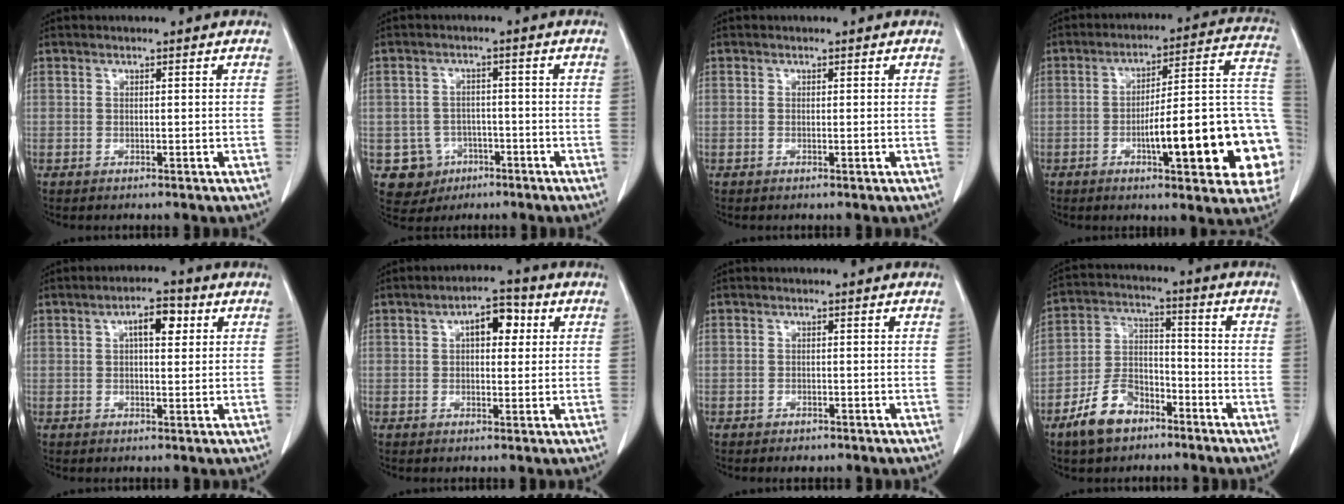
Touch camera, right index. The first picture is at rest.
{"total": 5.7, "force": [-2.3, 5.2, 0.6], "torque": [-0.009, 0.011, -0.029]}
{"total": 0.0}
{"total": 21.9, "force": [-5.9, 3.8, 20.8], "torque": [-0.186, 0.033, -0.068]}
{"total": 4.7, "force": [1.5, 1.7, 4.1], "torque": [-0.068, 0.012, 0.021]}
{"total": 5.6, "force": [1.6, 2.7, 4.7], "torque": [-0.070, 0.021, 0.022]}
{"total": 1.6, "force": [-1.1, 0.9, 0.7], "torque": [-0.015, 0.000, -0.010]}
{"total": 9.7, "force": [-6.2, 5.4, 5.1], "torque": [-0.112, 0.008, -0.114]}